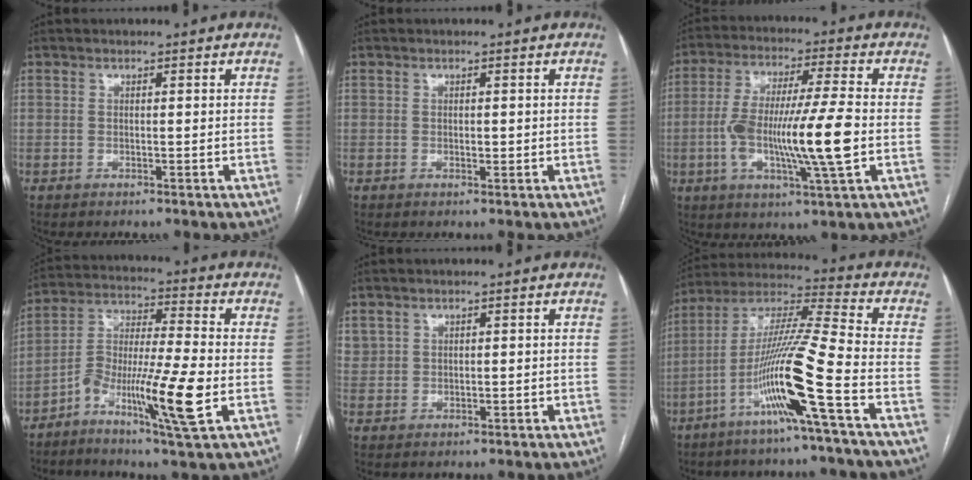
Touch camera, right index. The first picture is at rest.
{"total": 0.8, "force": [0.0, 0.4, 0.7], "torque": [-0.013, 0.001, 0.002]}
{"total": 14.7, "force": [-2.3, 0.7, 14.5], "torque": [-0.277, -0.002, -0.044]}
{"total": 12.9, "force": [-4.8, 0.5, 11.9], "torque": [-0.236, 0.000, -0.091]}
{"total": 1.9, "force": [0.9, 1.6, 0.6], "torque": [-0.020, 0.011, 0.028]}
{"total": 14.7, "force": [-6.1, -1.6, 13.3], "torque": [-0.260, -0.004, -0.118]}